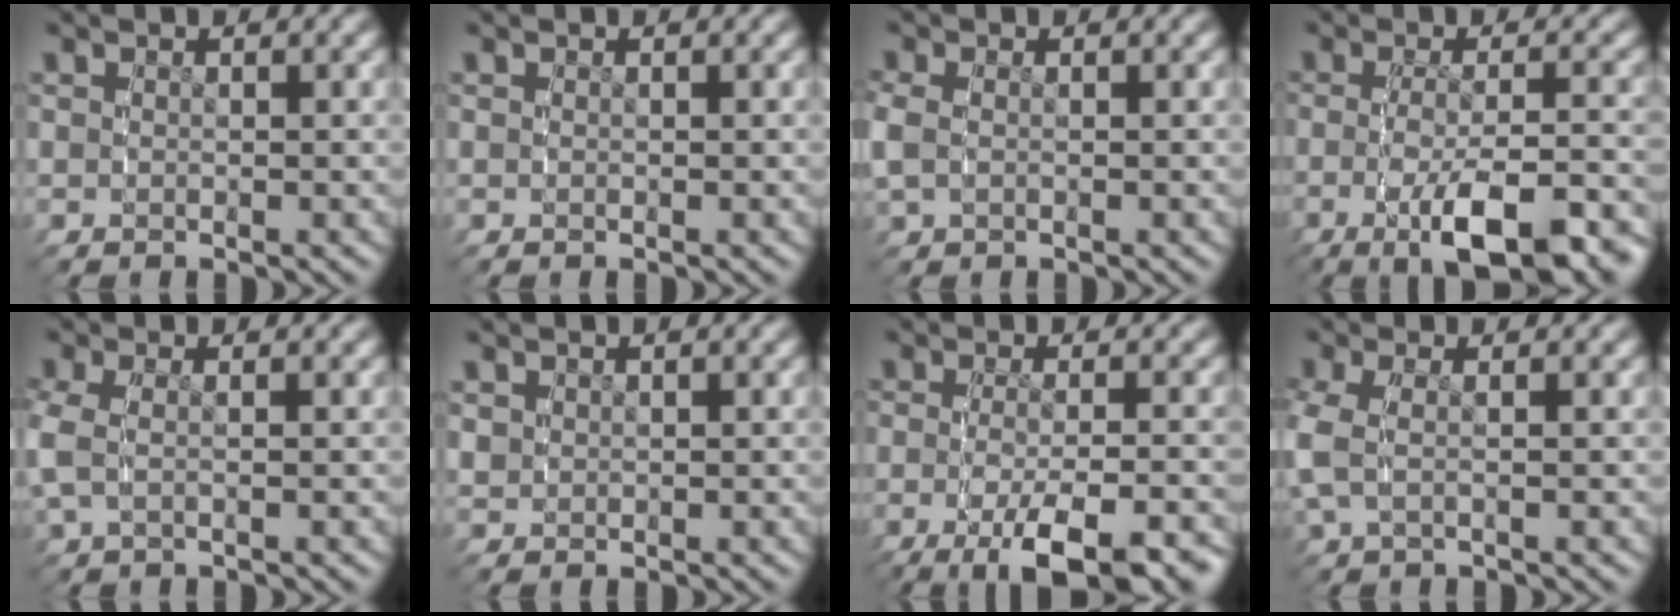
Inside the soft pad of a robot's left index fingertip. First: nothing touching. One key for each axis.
{"total": 0.0}
{"total": 1.6, "fx": 0.0, "fy": 1.2, "fz": 1.0, "tx": -0.042, "ty": -0.006, "tz": 0.008}
{"total": 9.0, "fx": -4.8, "fy": 3.0, "fz": 7.0, "tx": -0.125, "ty": -0.029, "tz": -0.057}
{"total": 1.9, "fx": 0.1, "fy": 0.9, "fz": 1.7, "tx": -0.057, "ty": -0.004, "tz": 0.007}
{"total": 1.1, "fx": 0.3, "fy": 1.1, "fz": 0.3, "tx": -0.015, "ty": -0.007, "tz": 0.013}
{"total": 8.3, "fx": -5.0, "fy": 2.9, "fz": 5.9, "tx": -0.114, "ty": -0.035, "tz": -0.059}
{"total": 2.3, "fx": 0.1, "fy": 1.0, "fz": 2.0, "tx": -0.066, "ty": -0.005, "tz": 0.009}